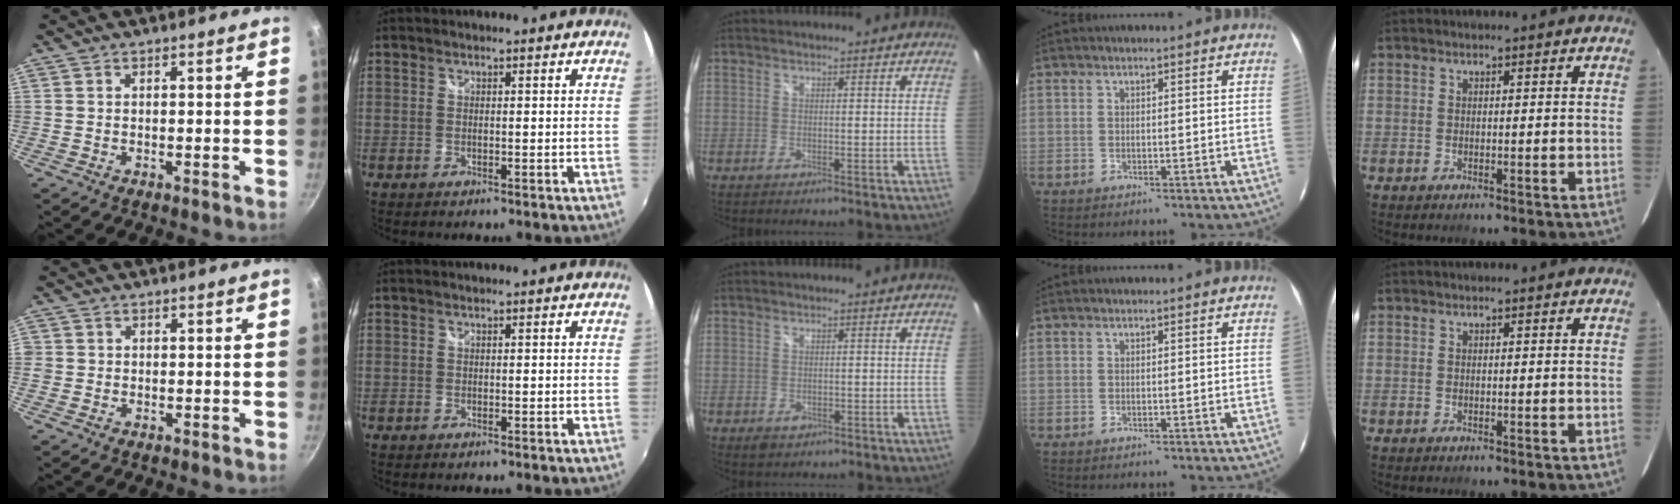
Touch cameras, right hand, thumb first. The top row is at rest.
{"thumb": {"total": 1.1, "force": [-0.2, 1.1, 0.2], "torque": [-0.001, 0.002, -0.005]}, "middle": {"total": 2.2, "force": [-1.1, 1.6, 1.2], "torque": [-0.020, -0.007, -0.013]}}